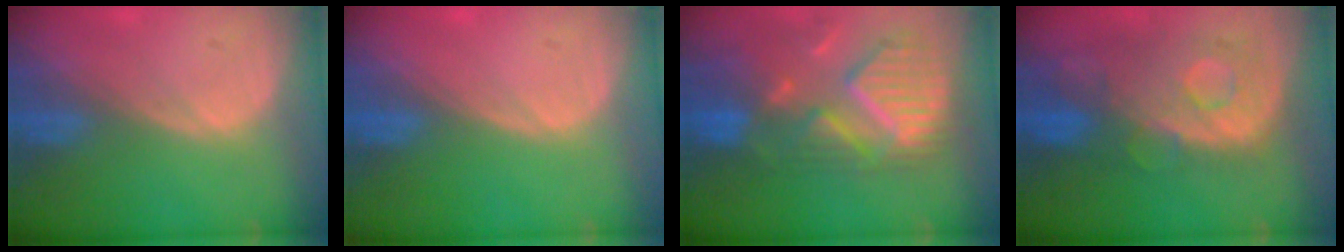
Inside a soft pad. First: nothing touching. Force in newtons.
{"total": 0.0}
{"total": 11.8, "press": 10.4, "slide": 5.6}
{"total": 10.8, "press": 9.5, "slide": 5.1}